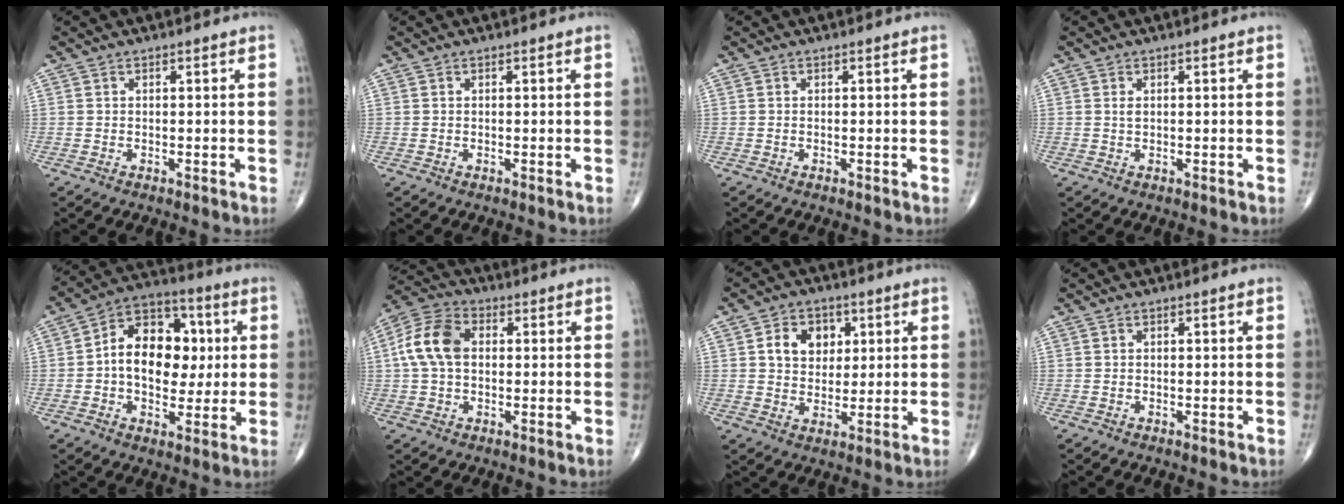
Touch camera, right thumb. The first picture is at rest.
{"total": 0.0}
{"total": 0.0}
{"total": 0.8, "force": [0.3, 0.4, 0.7], "torque": [-0.012, 0.000, 0.007]}
{"total": 16.2, "force": [1.1, 11.0, 11.8], "torque": [-0.140, 0.025, 0.010]}
{"total": 10.3, "force": [1.0, 7.0, 7.5], "torque": [-0.152, 0.027, 0.013]}
{"total": 7.8, "force": [2.2, 6.1, 4.3], "torque": [-0.036, -0.005, 0.037]}
{"total": 0.0}